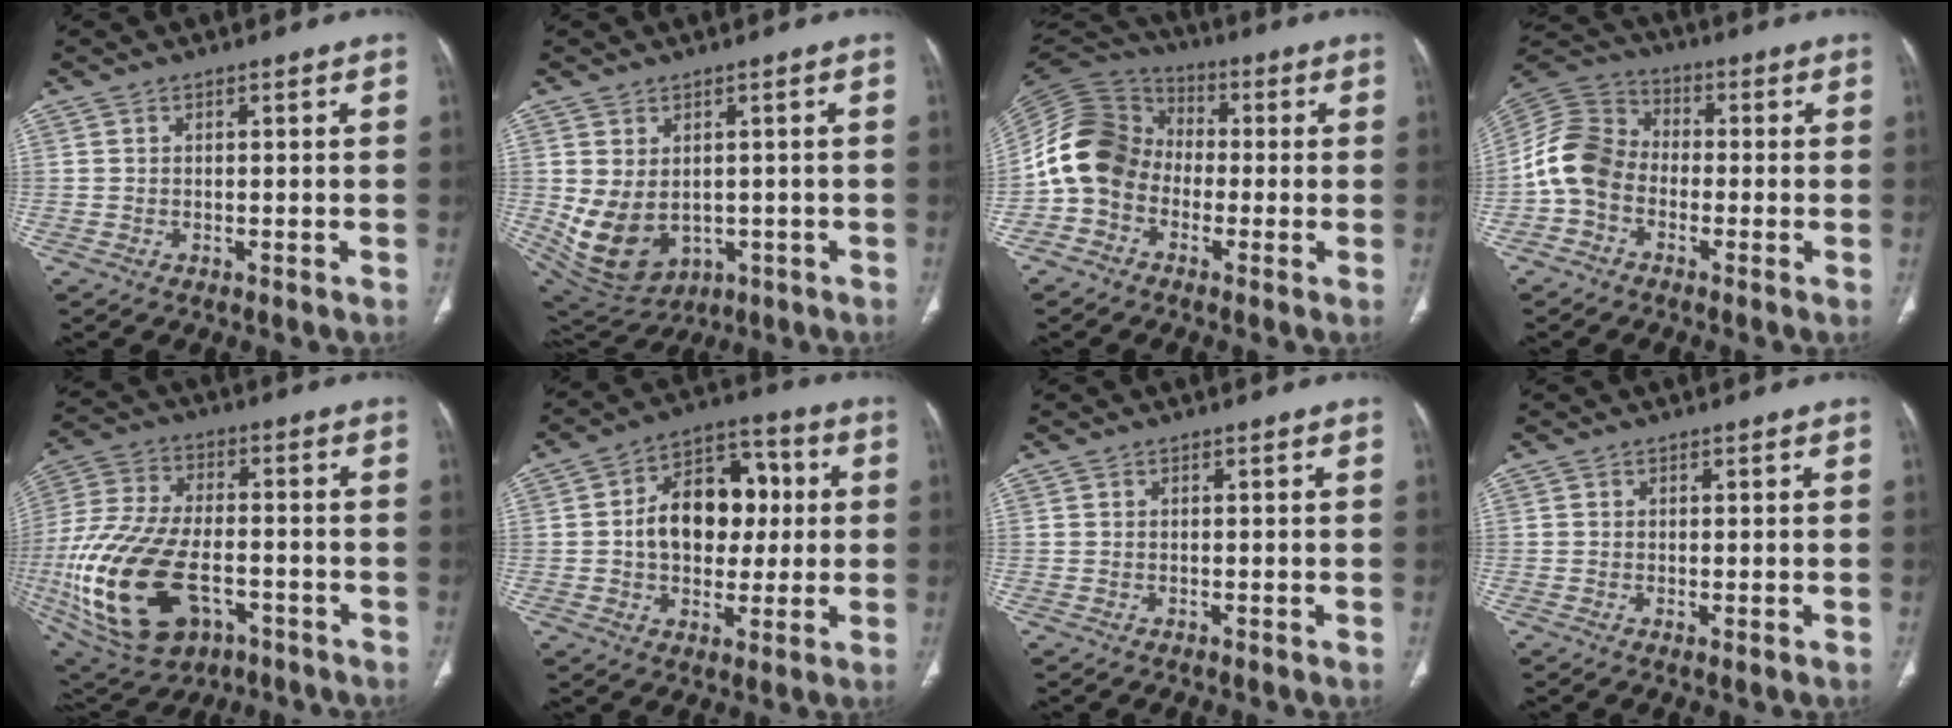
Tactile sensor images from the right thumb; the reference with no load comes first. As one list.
[{"total": 11.7, "force": [-1.2, 8.7, 7.6], "torque": [-0.127, -0.003, 0.016]}, {"total": 13.1, "force": [-2.5, 10.8, 6.9], "torque": [-0.133, 0.048, -0.064]}, {"total": 10.3, "force": [-2.5, 8.0, 6.0], "torque": [-0.116, 0.035, -0.063]}, {"total": 25.2, "force": [-7.3, 14.7, 19.2], "torque": [-0.426, 0.003, -0.108]}, {"total": 15.3, "force": [1.0, 10.8, 10.8], "torque": [-0.121, 0.028, 0.013]}, {"total": 0.0}, {"total": 0.7, "force": [-0.1, 0.2, 0.6], "torque": [-0.016, -0.005, -0.001]}]